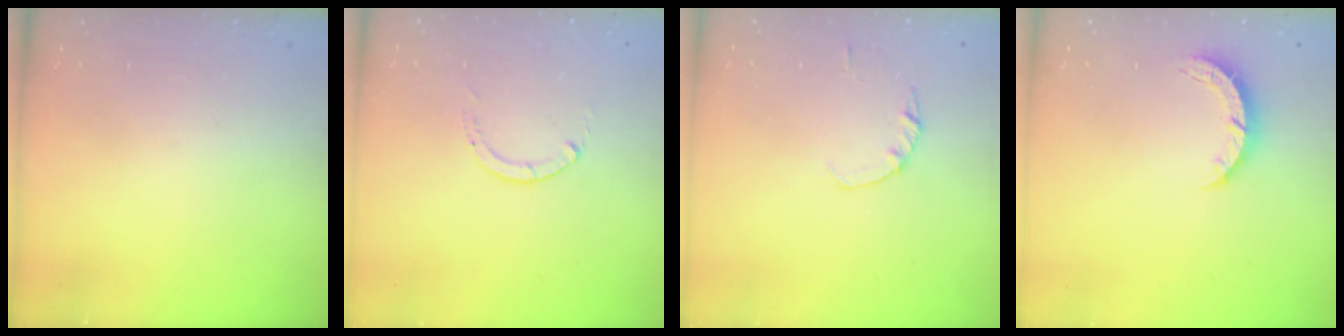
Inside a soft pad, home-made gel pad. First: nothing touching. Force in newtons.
{"total": 0.0}
{"total": 1.0, "press": 1.0, "slide": 0.2}
{"total": 3.6, "press": 3.6, "slide": 0.4}